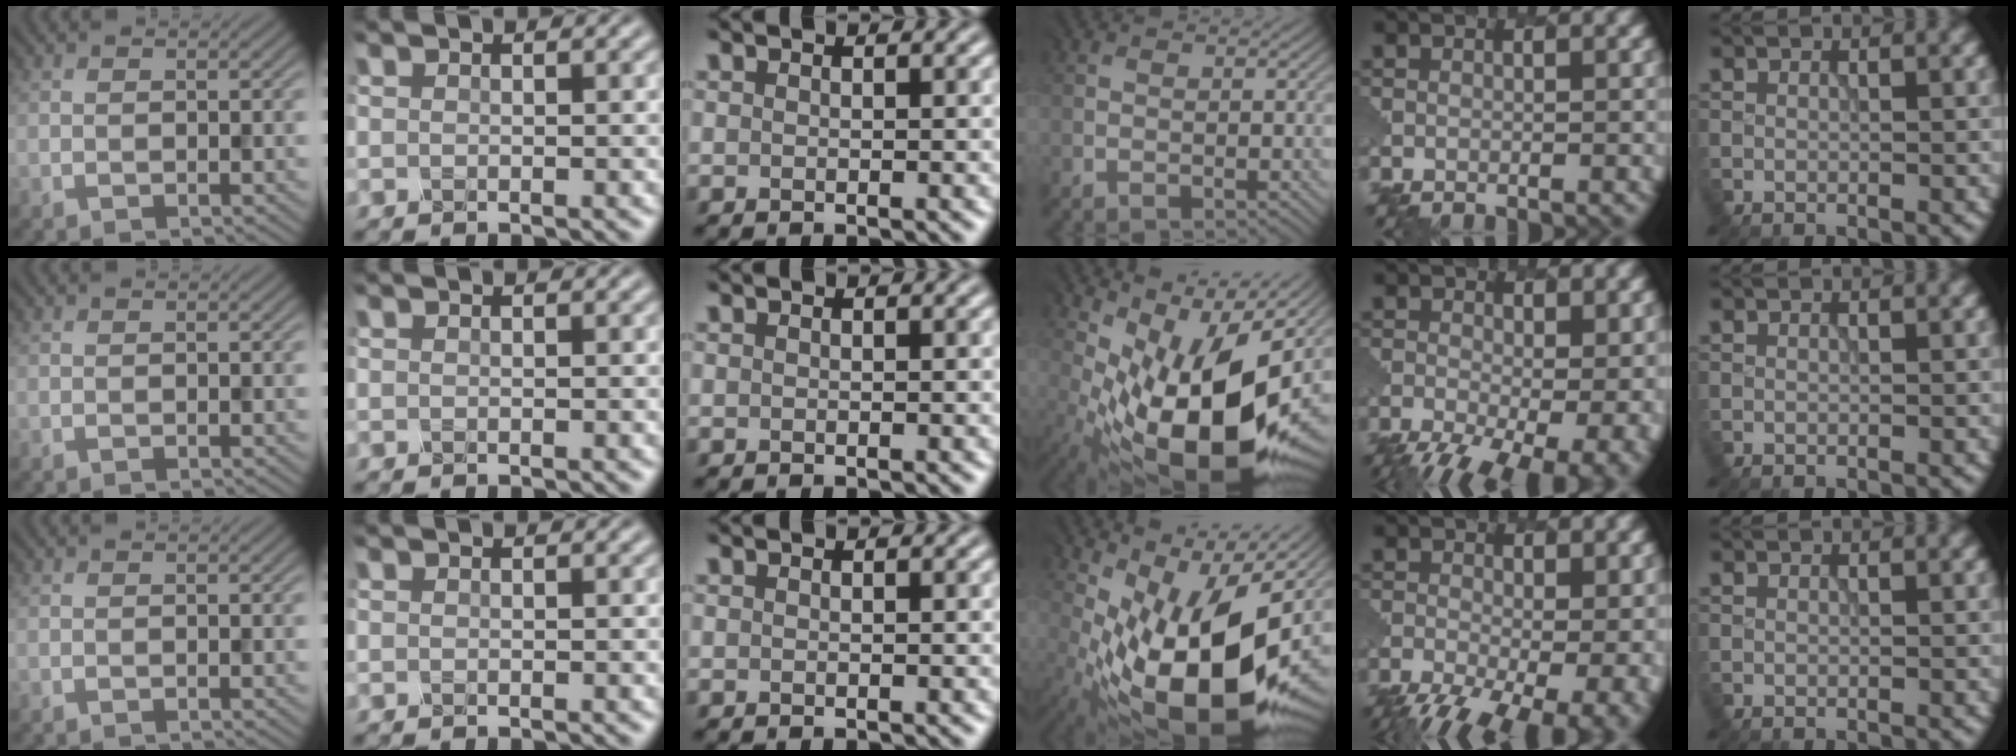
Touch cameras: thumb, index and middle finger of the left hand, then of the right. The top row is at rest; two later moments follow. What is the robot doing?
{"motion": "dispense", "object": "toothpaste"}